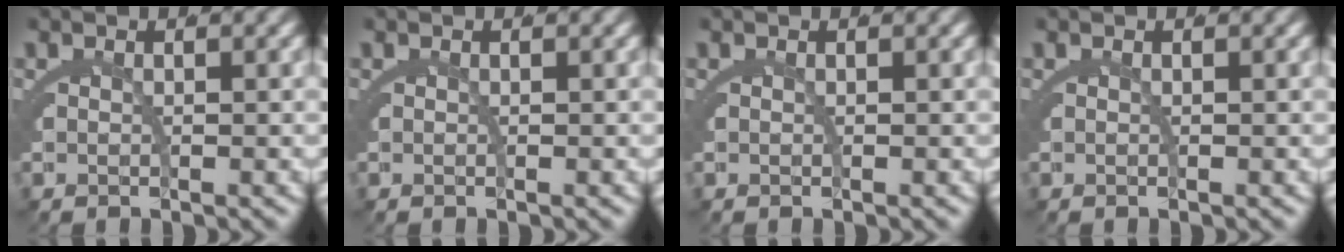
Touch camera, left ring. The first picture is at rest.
{"total": 0.0}
{"total": 0.0}
{"total": 0.0}